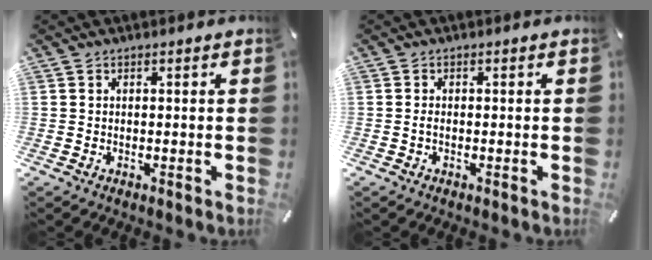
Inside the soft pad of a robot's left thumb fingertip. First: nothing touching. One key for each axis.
{"total": 1.0, "fx": -0.4, "fy": 0.4, "fz": 0.8, "tx": -0.017, "ty": -0.001, "tz": -0.007}